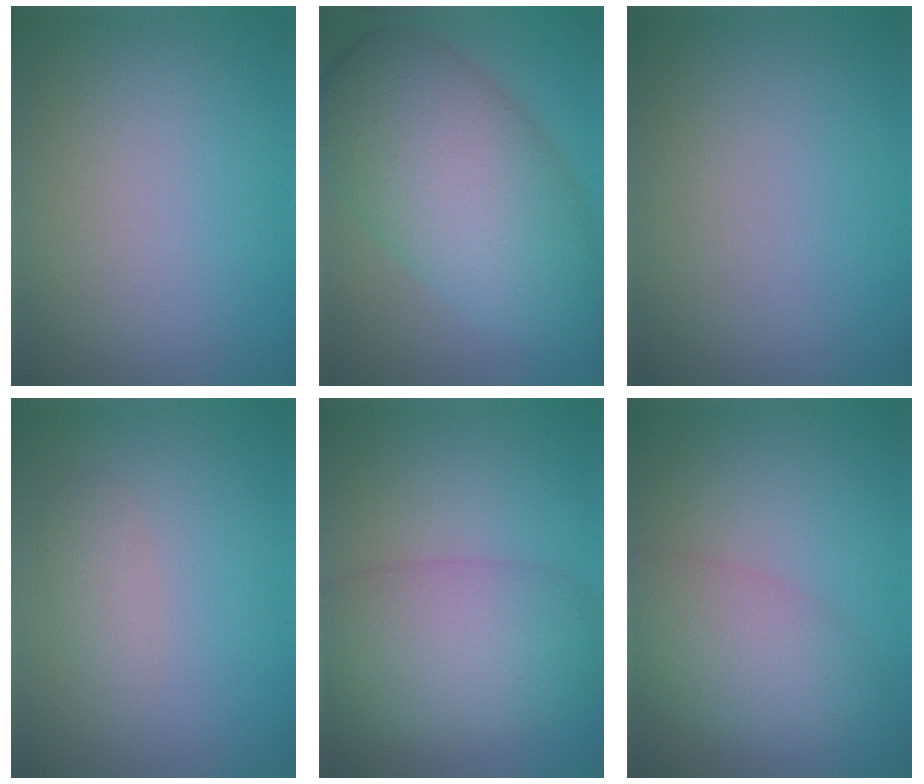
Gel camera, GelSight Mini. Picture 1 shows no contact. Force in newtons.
{"total": 11.4, "press": 11.4, "slide": 0.1}
{"total": 0.0}
{"total": 1.5, "press": 1.5, "slide": 0.1}
{"total": 7.5, "press": 7.5, "slide": 0.3}
{"total": 5.1, "press": 5.1, "slide": 0.1}